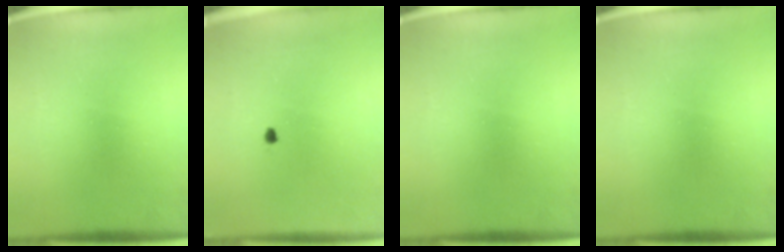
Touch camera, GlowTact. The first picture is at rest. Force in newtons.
{"total": 1.0}
{"total": 0.0}
{"total": 0.0}